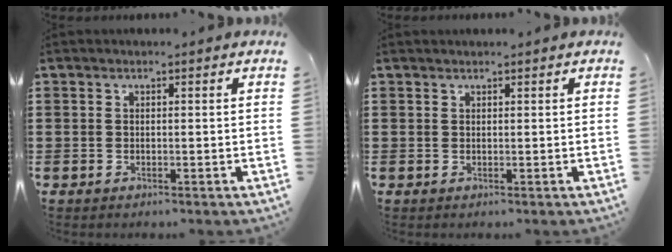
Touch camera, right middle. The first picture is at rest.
{"total": 0.8, "force": [0.8, 0.1, -0.1], "torque": [0.000, 0.001, 0.015]}